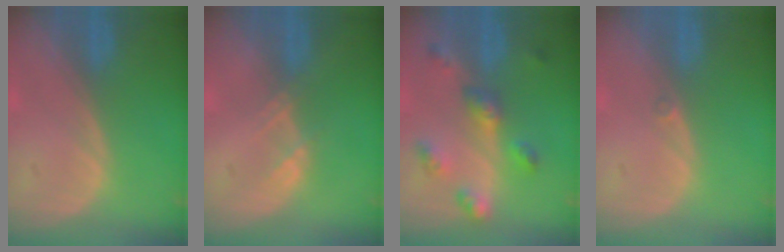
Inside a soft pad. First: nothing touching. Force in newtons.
{"total": 1.5, "press": 1.4, "slide": 0.2}
{"total": 6.5, "press": 5.7, "slide": 3.0}
{"total": 0.6, "press": 0.5, "slide": 0.3}